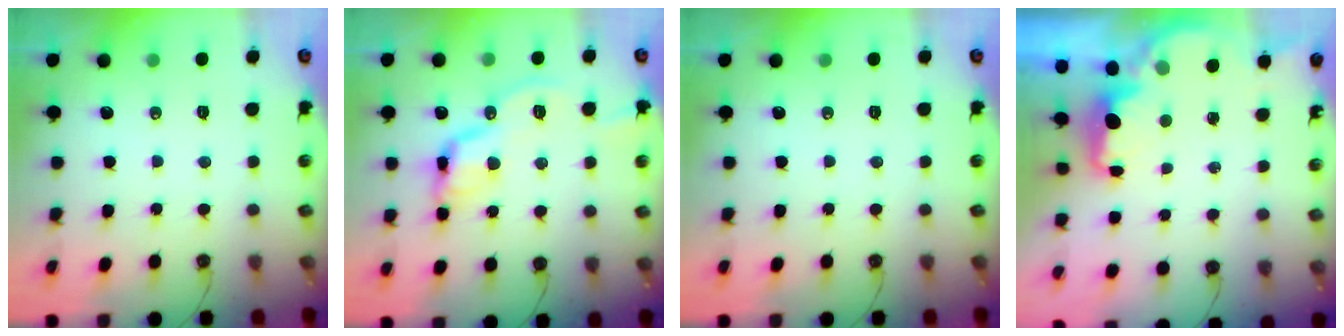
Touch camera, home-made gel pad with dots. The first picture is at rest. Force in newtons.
{"total": 11.2, "press": 11.1, "slide": 1.2}
{"total": 0.0}
{"total": 2.1, "press": 2.1, "slide": 0.5}